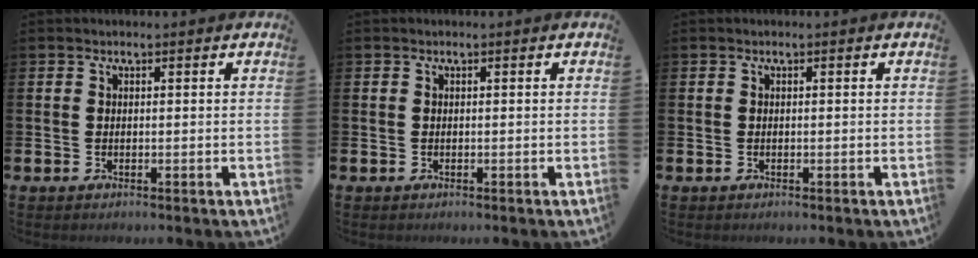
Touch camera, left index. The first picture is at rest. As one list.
[{"total": 0.0}, {"total": 0.0}]